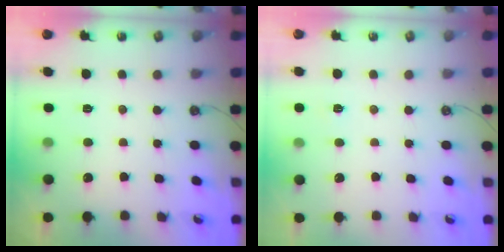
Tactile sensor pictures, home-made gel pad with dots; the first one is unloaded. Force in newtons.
{"total": 3.2, "press": 3.2, "slide": 0.3}